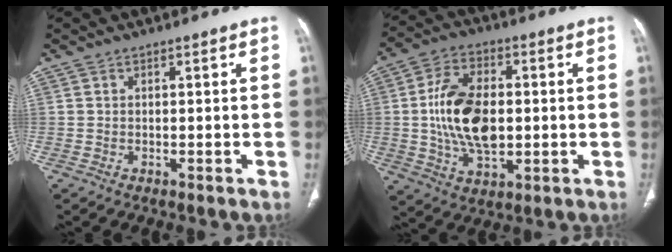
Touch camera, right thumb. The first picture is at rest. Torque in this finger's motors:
{"motor_torque": [2.44, 2.44, 1.66, -0.52, 0.55]}